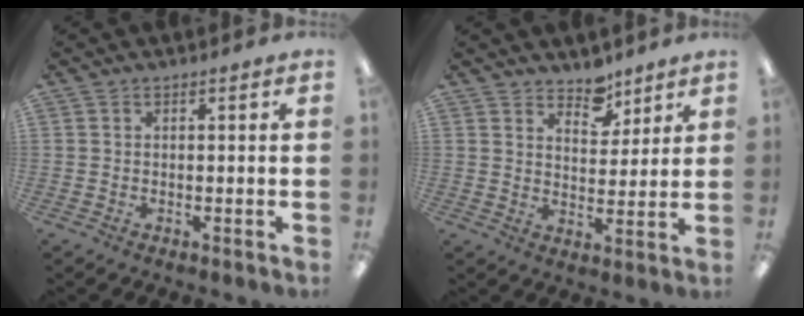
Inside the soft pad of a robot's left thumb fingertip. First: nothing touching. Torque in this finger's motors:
{"motor_torque": [-0.05, 0.07, -0.20, -0.22, -0.02]}